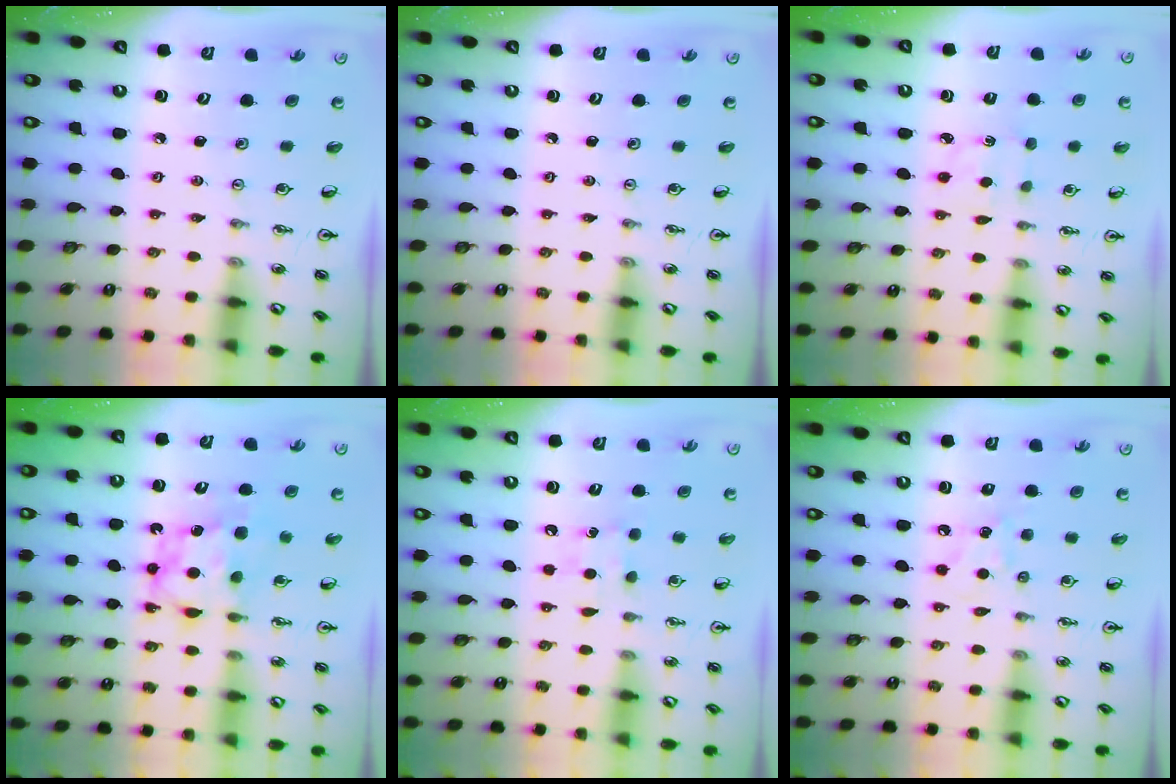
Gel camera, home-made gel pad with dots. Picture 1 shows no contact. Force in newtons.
{"total": 0.0}
{"total": 2.3, "press": 2.3, "slide": 0.3}
{"total": 6.4, "press": 6.3, "slide": 0.4}
{"total": 5.9, "press": 5.9, "slide": 0.7}
{"total": 5.9, "press": 5.9, "slide": 0.8}